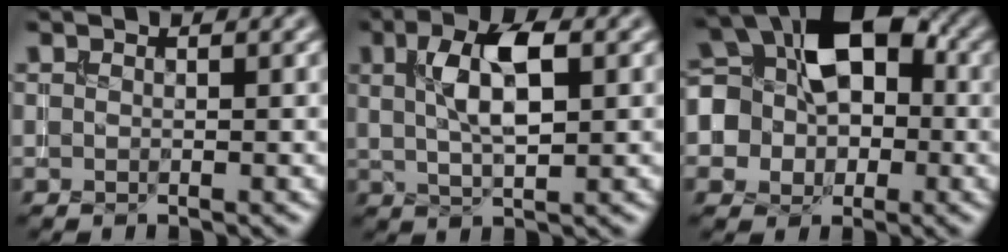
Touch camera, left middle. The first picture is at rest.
{"total": 5.7, "force": [1.5, 2.1, 5.0], "torque": [-0.093, 0.009, 0.025]}
{"total": 9.9, "force": [-0.2, 7.9, 5.9], "torque": [-0.083, 0.019, -0.028]}